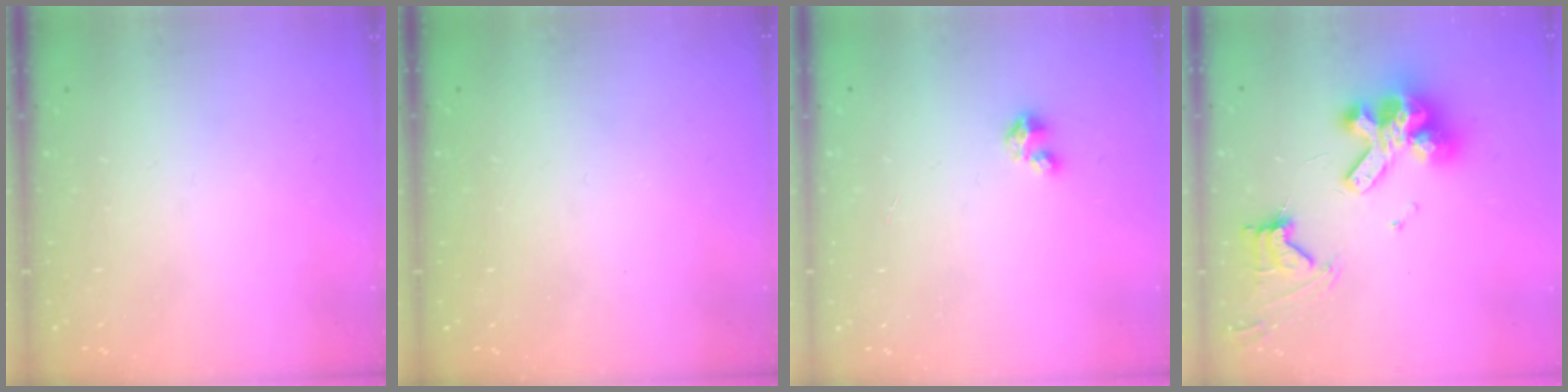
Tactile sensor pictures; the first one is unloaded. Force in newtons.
{"total": 0.7, "press": 0.6, "slide": 0.4}
{"total": 1.6, "press": 1.6, "slide": 0.2}
{"total": 15.7, "press": 15.6, "slide": 1.7}